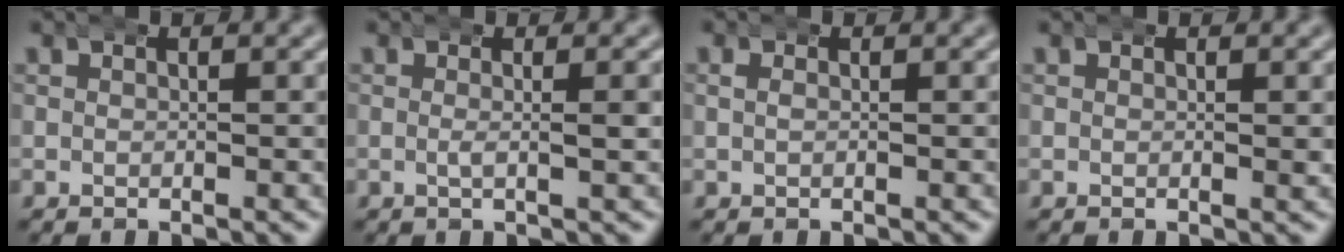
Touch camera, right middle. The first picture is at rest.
{"total": 2.0, "force": [0.1, 0.4, 1.9], "torque": [-0.031, 0.005, -0.005]}
{"total": 0.9, "force": [0.3, 0.5, 0.7], "torque": [-0.009, 0.005, 0.001]}
{"total": 0.6, "force": [0.3, 0.0, 0.5], "torque": [-0.006, 0.002, 0.000]}